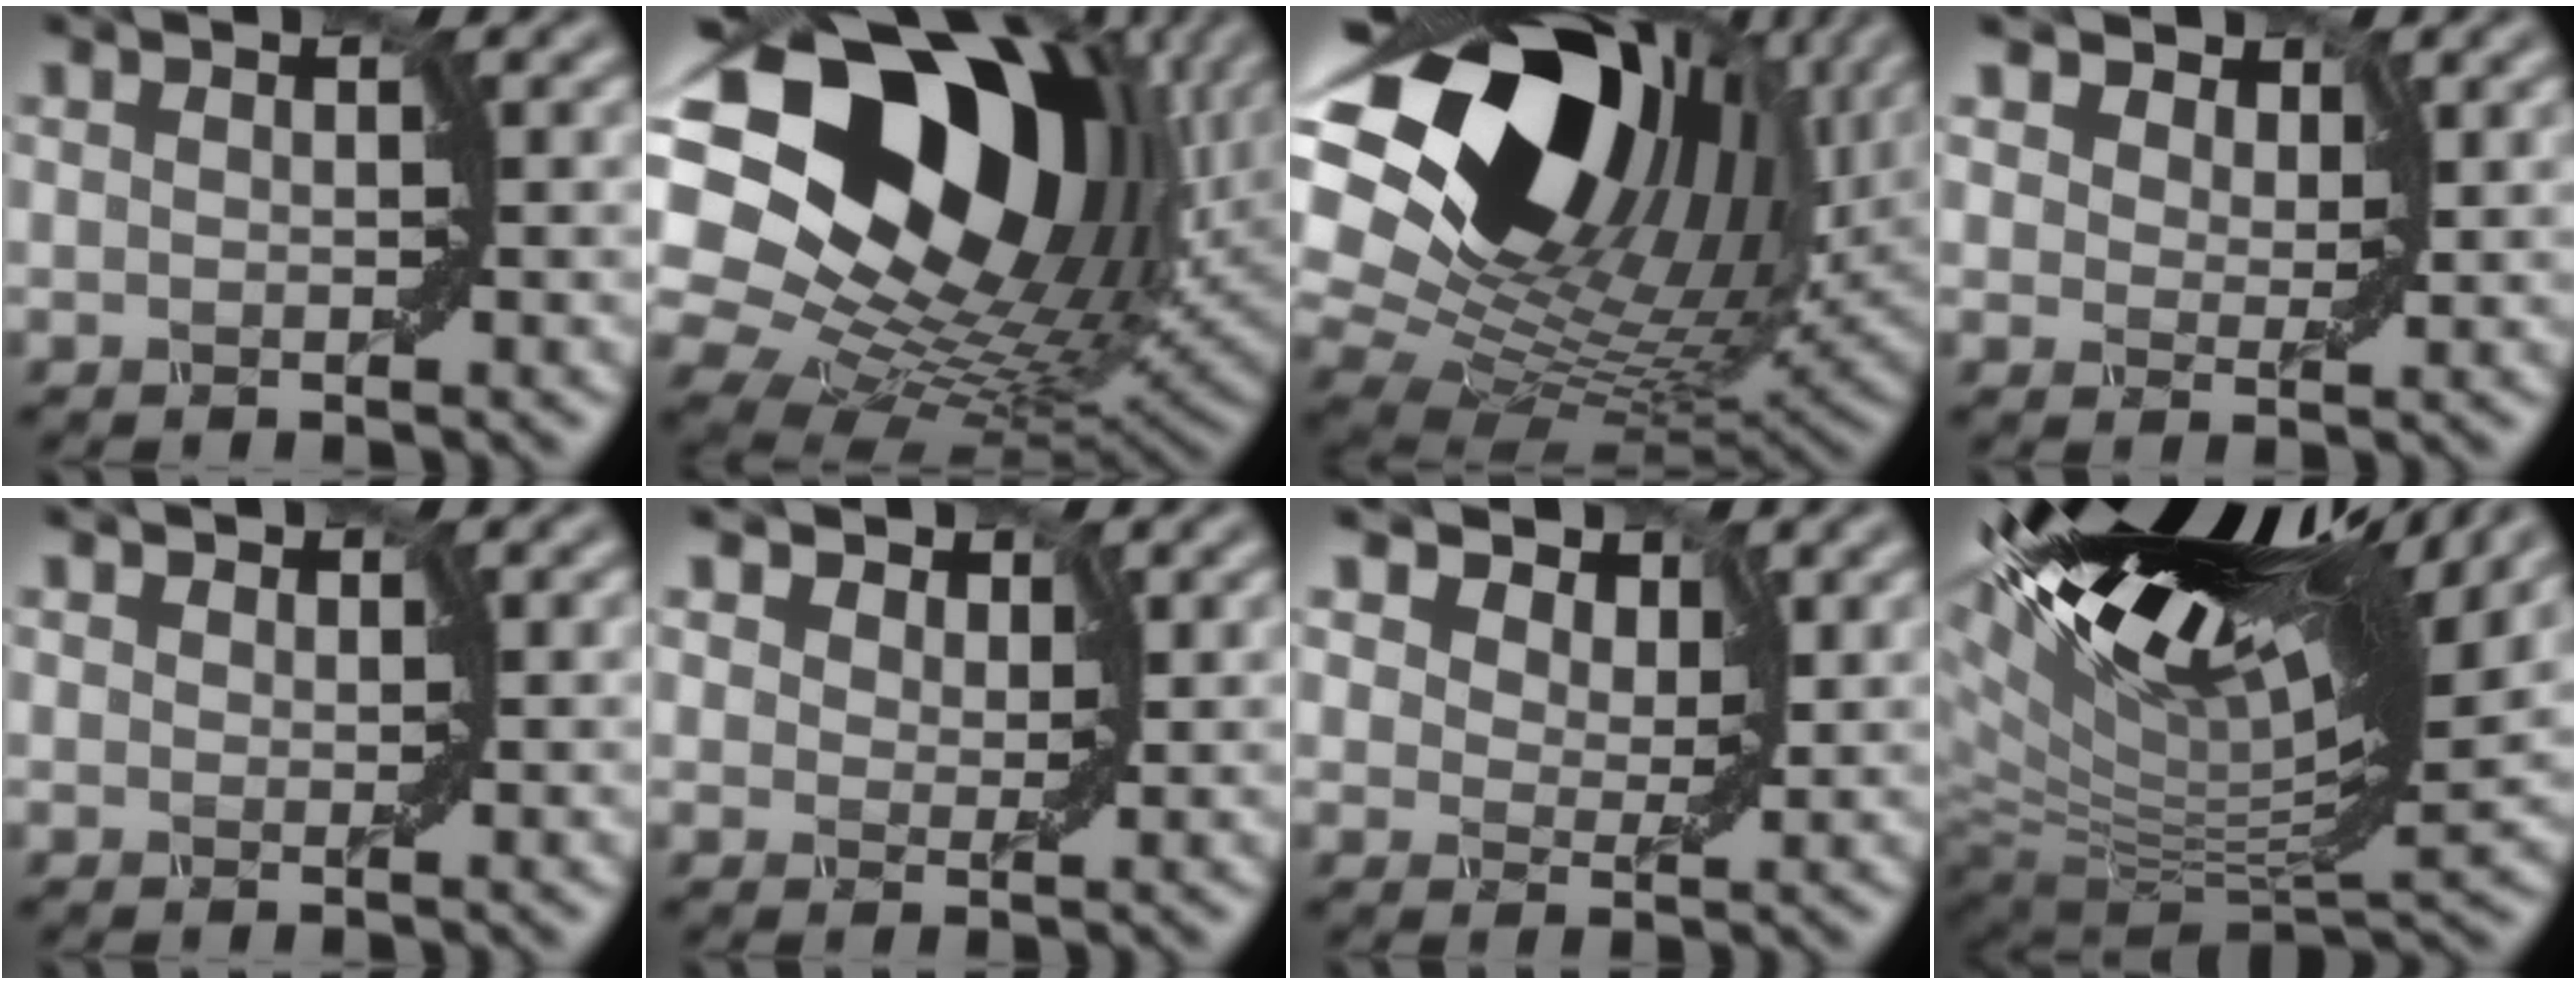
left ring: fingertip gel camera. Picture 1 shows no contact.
{"total": 19.5, "force": [7.2, 12.9, 12.8], "torque": [-0.243, 0.025, 0.135]}
{"total": 19.1, "force": [8.4, 11.7, 12.5], "torque": [-0.248, 0.031, 0.147]}
{"total": 4.6, "force": [3.3, 2.6, 2.0], "torque": [-0.057, -0.003, 0.051]}
{"total": 0.6, "force": [0.5, 0.4, 0.1], "torque": [-0.007, 0.000, 0.006]}
{"total": 4.0, "force": [2.9, 2.3, 1.6], "torque": [-0.051, -0.002, 0.040]}
{"total": 5.8, "force": [3.7, 3.3, 3.0], "torque": [-0.065, 0.001, 0.057]}
{"total": 19.3, "force": [9.8, 7.9, 14.6], "torque": [-0.261, 0.056, 0.175]}